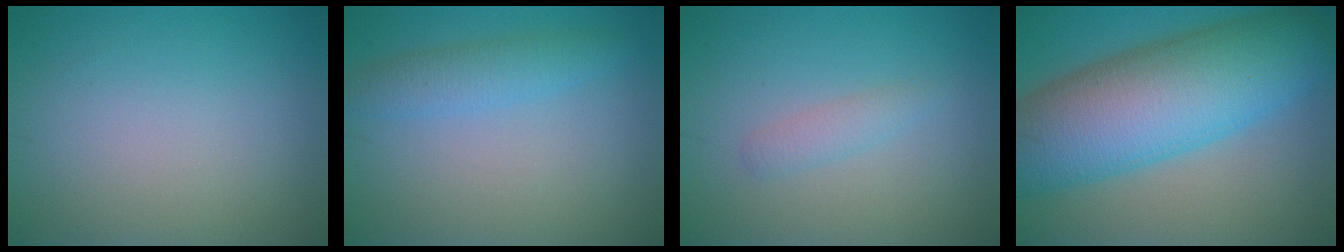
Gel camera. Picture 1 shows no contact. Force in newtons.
{"total": 2.6, "press": 2.6, "slide": 0.0}
{"total": 1.4, "press": 1.4, "slide": 0.1}
{"total": 13.4, "press": 13.4, "slide": 0.1}